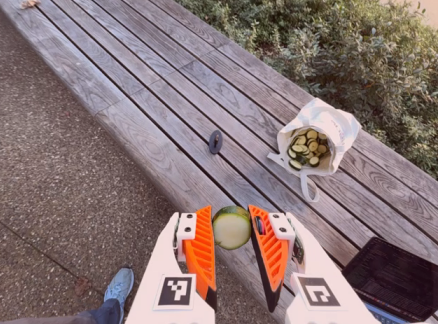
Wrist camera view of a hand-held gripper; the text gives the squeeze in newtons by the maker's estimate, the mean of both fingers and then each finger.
{"total": 9.2, "left": 10.0, "right": 8.4}